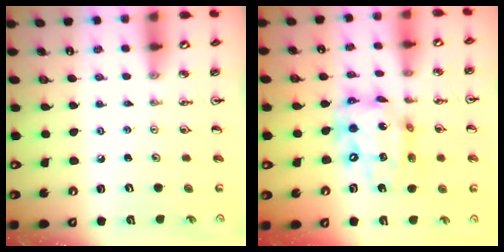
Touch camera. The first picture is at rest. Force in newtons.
{"total": 14.1, "press": 14.1, "slide": 0.9}